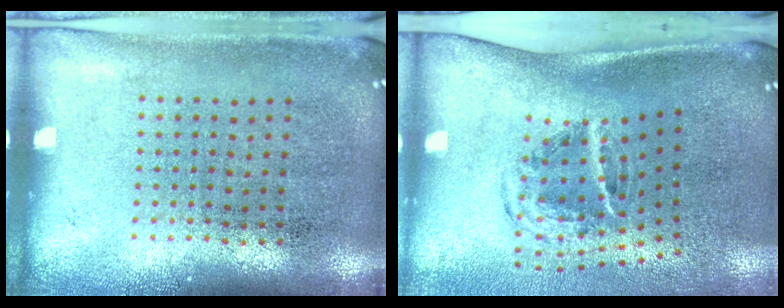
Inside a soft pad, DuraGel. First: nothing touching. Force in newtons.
{"total": 2.0, "press": 1.2, "slide": 1.7}